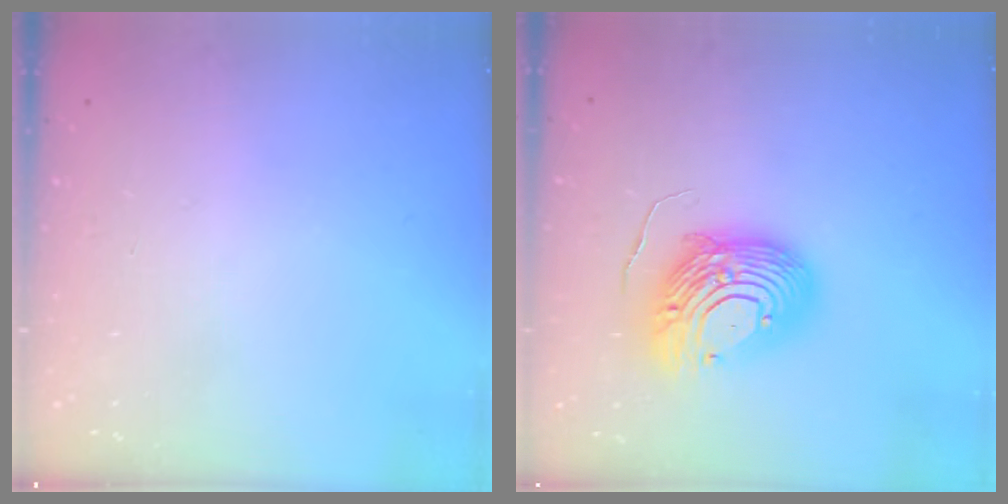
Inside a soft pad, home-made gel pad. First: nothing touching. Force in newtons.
{"total": 19.1, "press": 19.0, "slide": 1.8}